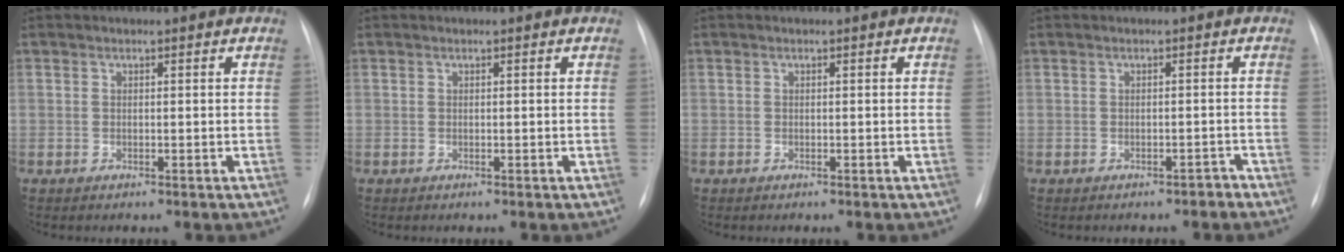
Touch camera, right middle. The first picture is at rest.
{"total": 0.0}
{"total": 0.0}
{"total": 1.3, "force": [-1.2, 0.4, 0.4], "torque": [-0.002, 0.001, -0.015]}